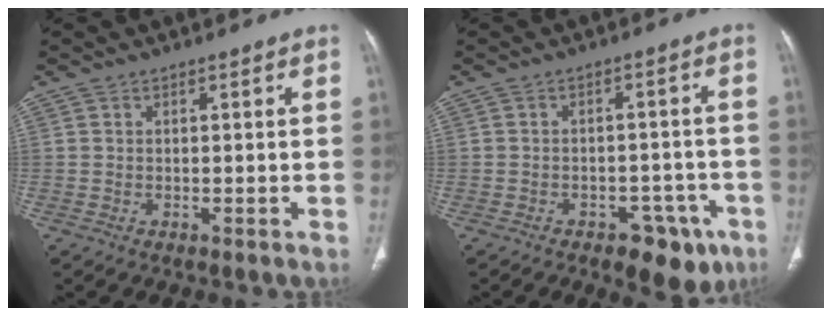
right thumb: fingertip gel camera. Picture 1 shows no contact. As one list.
[{"total": 9.5, "force": [-5.6, 5.3, 5.6], "torque": [-0.036, 0.034, -0.069]}]